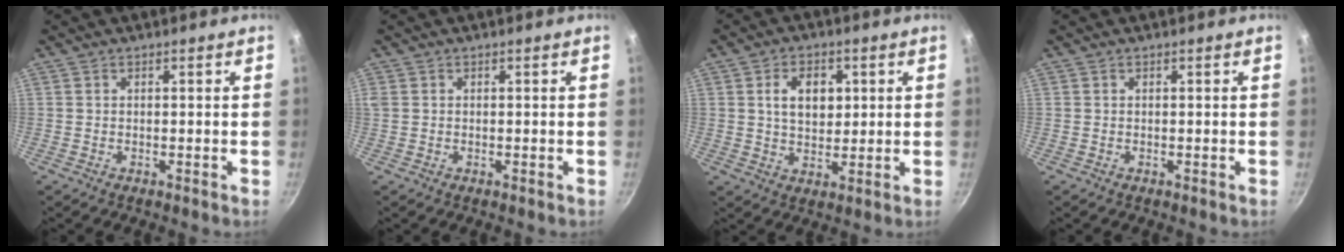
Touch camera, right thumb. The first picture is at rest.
{"total": 1.2, "force": [0.3, 1.0, 0.6], "torque": [-0.020, 0.007, 0.008]}
{"total": 7.6, "force": [2.0, 5.0, 5.4], "torque": [-0.062, -0.008, 0.035]}
{"total": 0.0}